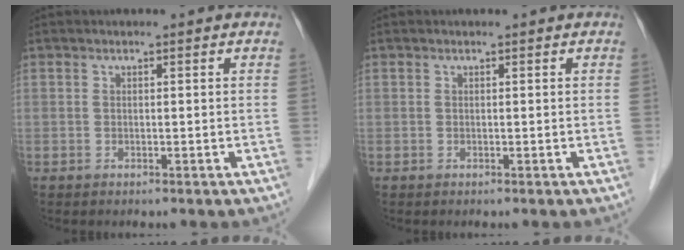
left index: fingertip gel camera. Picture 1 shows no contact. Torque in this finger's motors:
{"motor_torque": [-0.15, 0.14, 0.01, 0.00]}